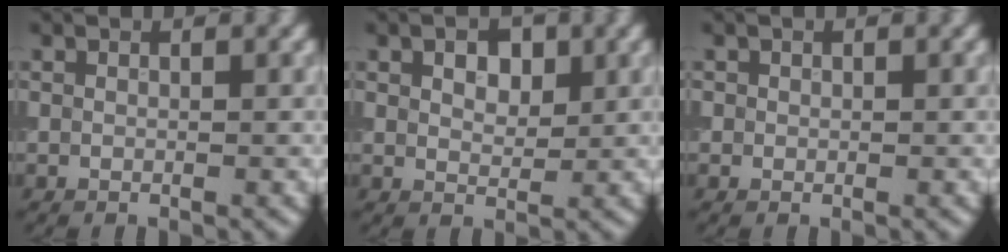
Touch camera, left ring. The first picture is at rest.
{"total": 3.0, "force": [1.4, 1.7, 2.0], "torque": [-0.030, 0.002, 0.023]}
{"total": 0.6, "force": [0.1, 0.5, 0.0], "torque": [0.006, -0.002, -0.001]}